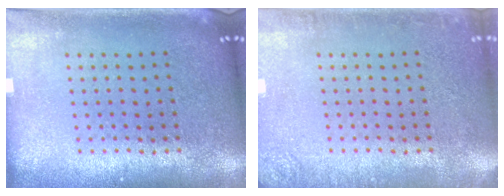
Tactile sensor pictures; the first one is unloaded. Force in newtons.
{"total": 1.7, "press": 1.7, "slide": 0.3}